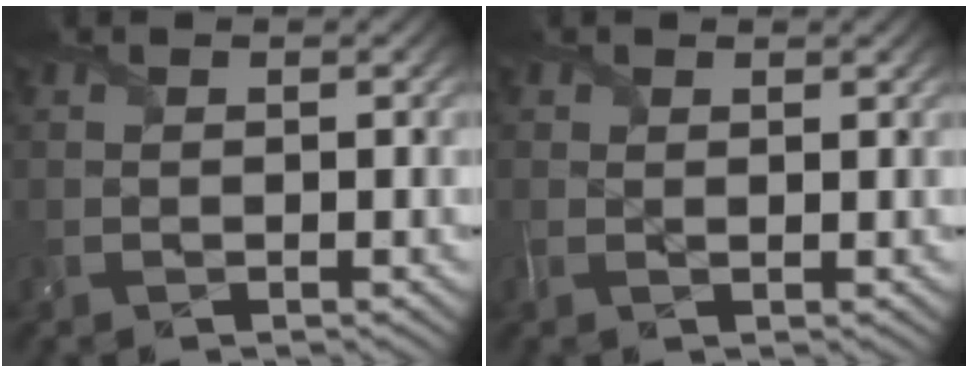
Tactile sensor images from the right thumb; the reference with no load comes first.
{"total": 1.4, "force": [0.7, 0.9, 0.7], "torque": [-0.018, -0.001, 0.012]}